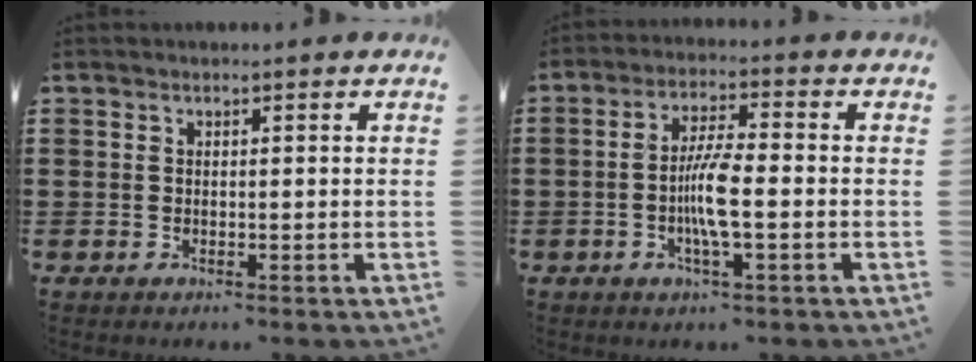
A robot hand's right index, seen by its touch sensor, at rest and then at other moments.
{"total": 6.4, "force": [-1.4, 1.1, 6.2], "torque": [-0.121, -0.002, -0.030]}